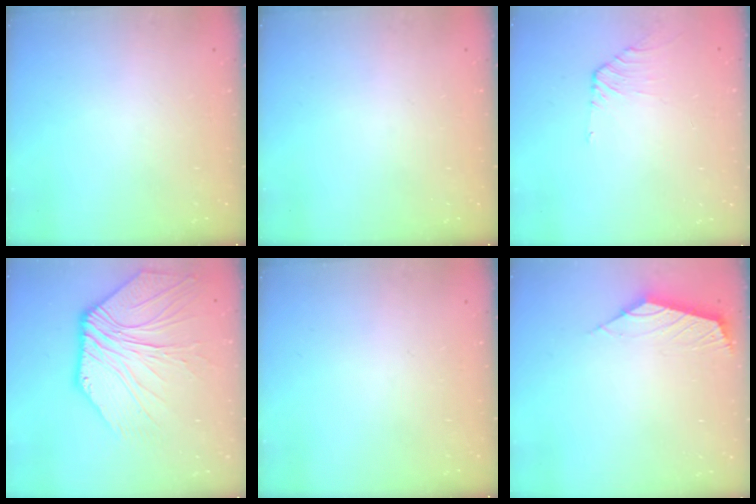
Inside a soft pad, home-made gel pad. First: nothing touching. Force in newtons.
{"total": 0.0}
{"total": 1.9, "press": 1.8, "slide": 0.6}
{"total": 10.7, "press": 10.6, "slide": 1.5}
{"total": 0.0}
{"total": 2.6, "press": 2.5, "slide": 0.6}